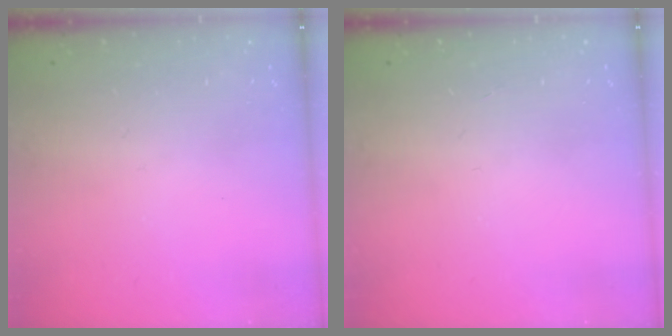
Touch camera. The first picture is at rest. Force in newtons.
{"total": 0.0}